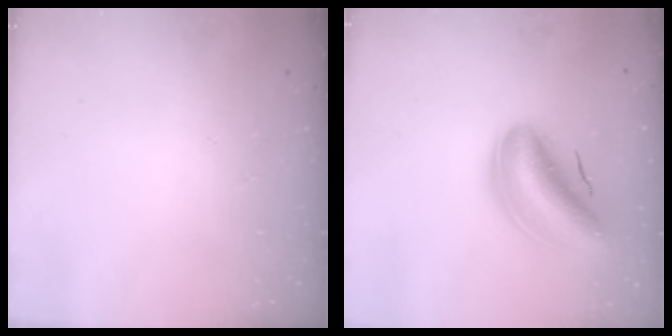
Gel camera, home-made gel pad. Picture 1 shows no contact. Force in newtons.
{"total": 14.1, "press": 13.5, "slide": 3.9}